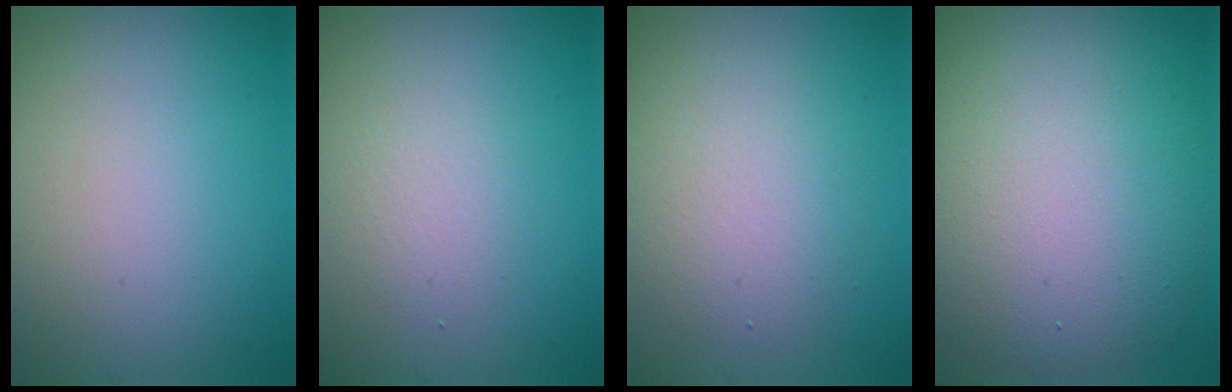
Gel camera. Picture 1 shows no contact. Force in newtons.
{"total": 1.9, "press": 1.9, "slide": 0.1}
{"total": 3.9, "press": 3.9, "slide": 0.3}
{"total": 11.8, "press": 11.8, "slide": 0.9}